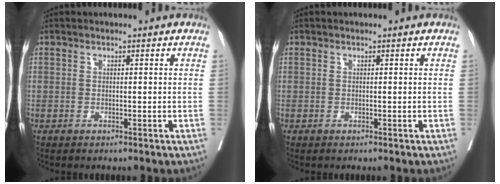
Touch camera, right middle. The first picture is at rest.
{"total": 0.0}